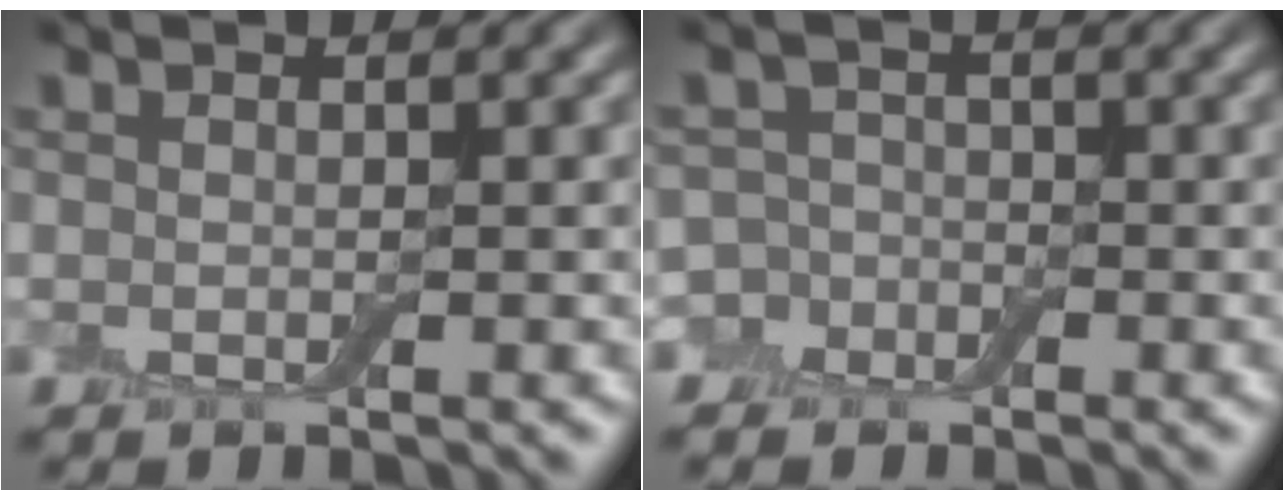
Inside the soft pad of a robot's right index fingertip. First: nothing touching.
{"total": 4.1, "force": [-2.2, 3.3, 1.2], "torque": [-0.003, 0.006, -0.058]}